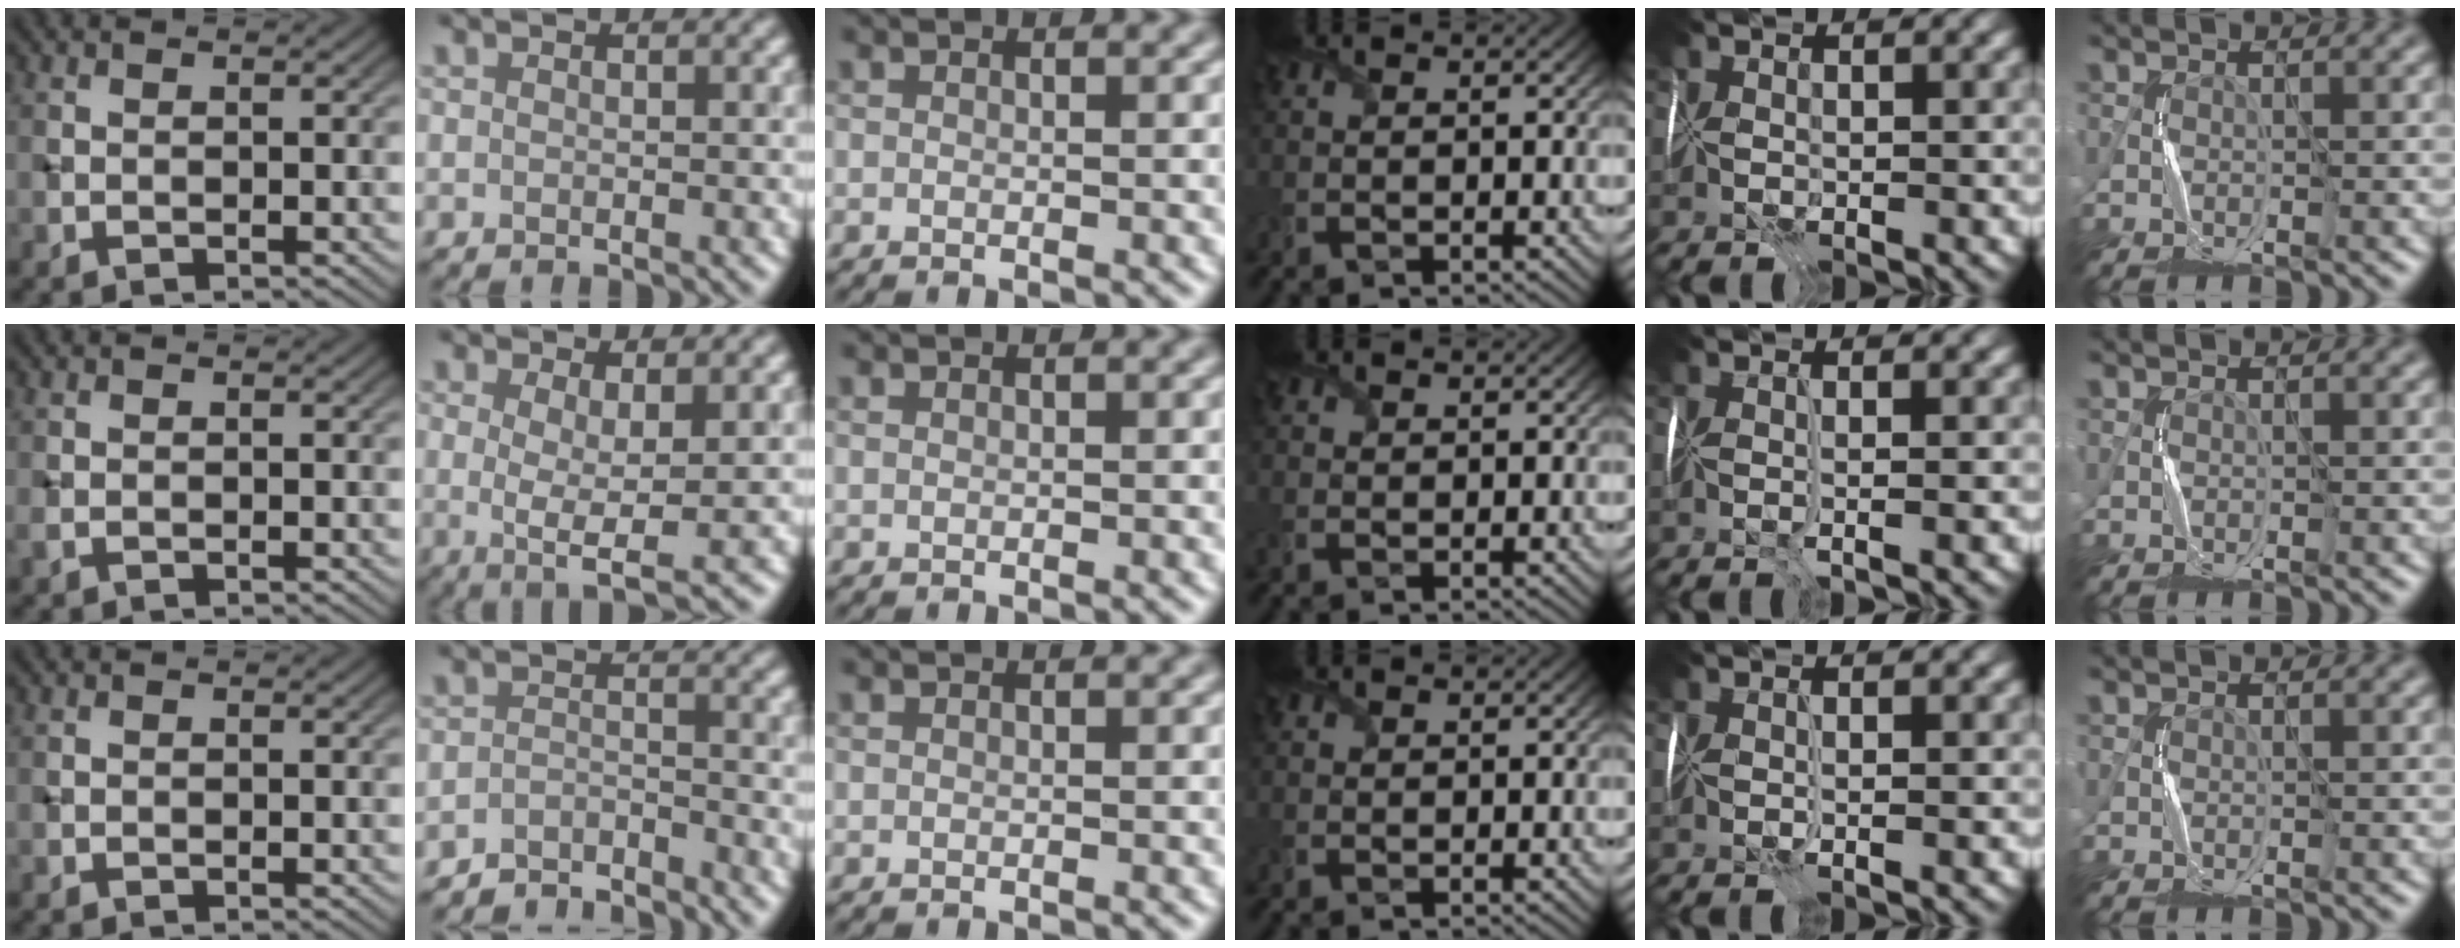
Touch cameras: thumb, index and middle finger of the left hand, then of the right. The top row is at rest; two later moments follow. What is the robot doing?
{"motion": "fold", "object": "wrapping paper"}